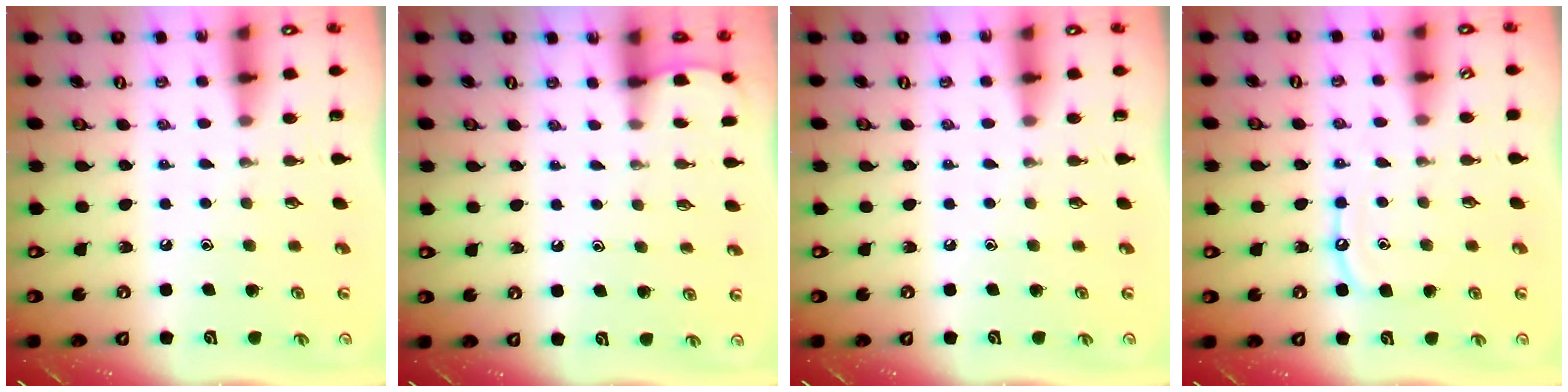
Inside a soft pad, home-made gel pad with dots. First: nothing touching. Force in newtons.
{"total": 0.9, "press": 0.9, "slide": 0.1}
{"total": 0.0}
{"total": 8.0, "press": 7.9, "slide": 0.9}